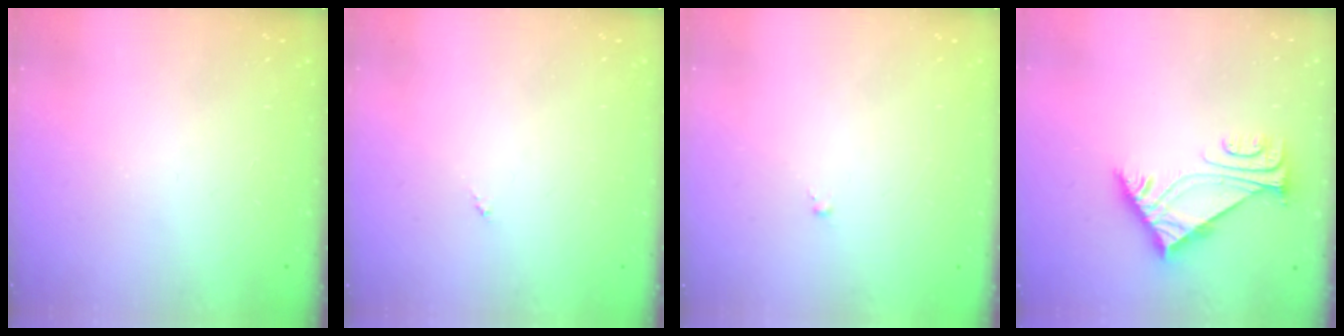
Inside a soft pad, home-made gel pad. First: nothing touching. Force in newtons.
{"total": 0.0}
{"total": 0.0}
{"total": 6.3, "press": 6.3, "slide": 0.9}